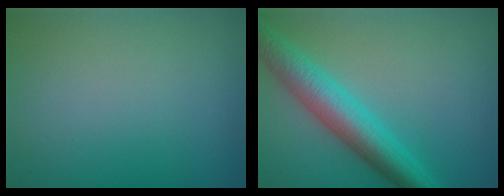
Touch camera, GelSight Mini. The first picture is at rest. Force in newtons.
{"total": 6.3, "press": 6.3, "slide": 0.0}